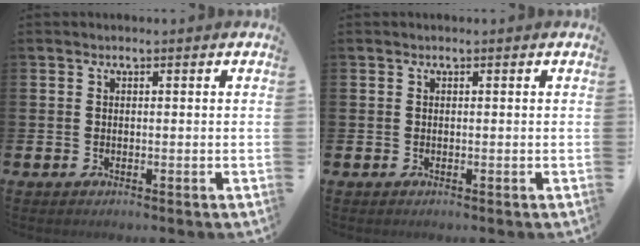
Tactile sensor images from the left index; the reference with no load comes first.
{"total": 0.0}